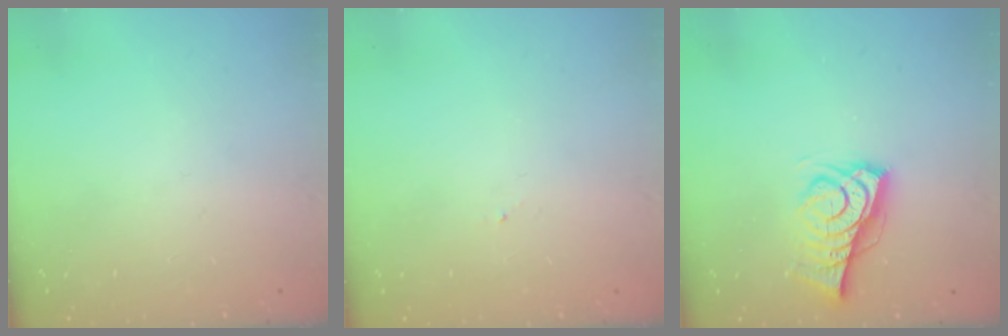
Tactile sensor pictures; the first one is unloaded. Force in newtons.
{"total": 2.5, "press": 2.5, "slide": 0.1}
{"total": 8.9, "press": 8.3, "slide": 3.2}